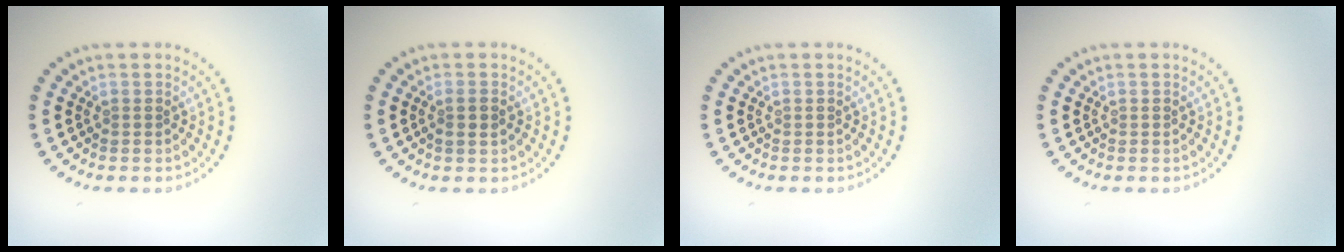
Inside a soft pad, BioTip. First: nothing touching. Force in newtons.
{"total": 1.3, "press": 1.3, "slide": 0.4}
{"total": 0.0}
{"total": 0.0}